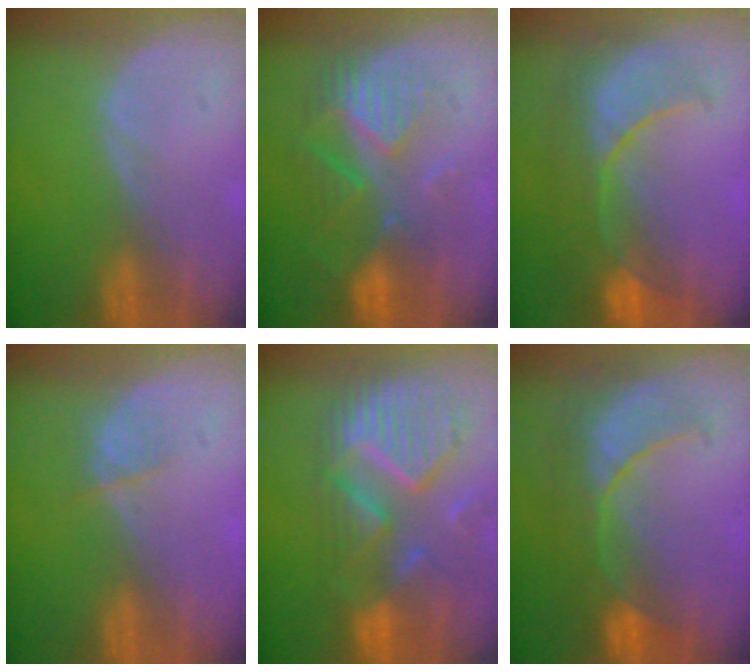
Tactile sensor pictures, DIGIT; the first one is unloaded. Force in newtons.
{"total": 8.6, "press": 8.1, "slide": 3.1}
{"total": 10.0, "press": 9.1, "slide": 4.2}
{"total": 1.9, "press": 1.7, "slide": 0.8}
{"total": 12.4, "press": 10.6, "slide": 6.5}
{"total": 8.3, "press": 8.3, "slide": 0.7}